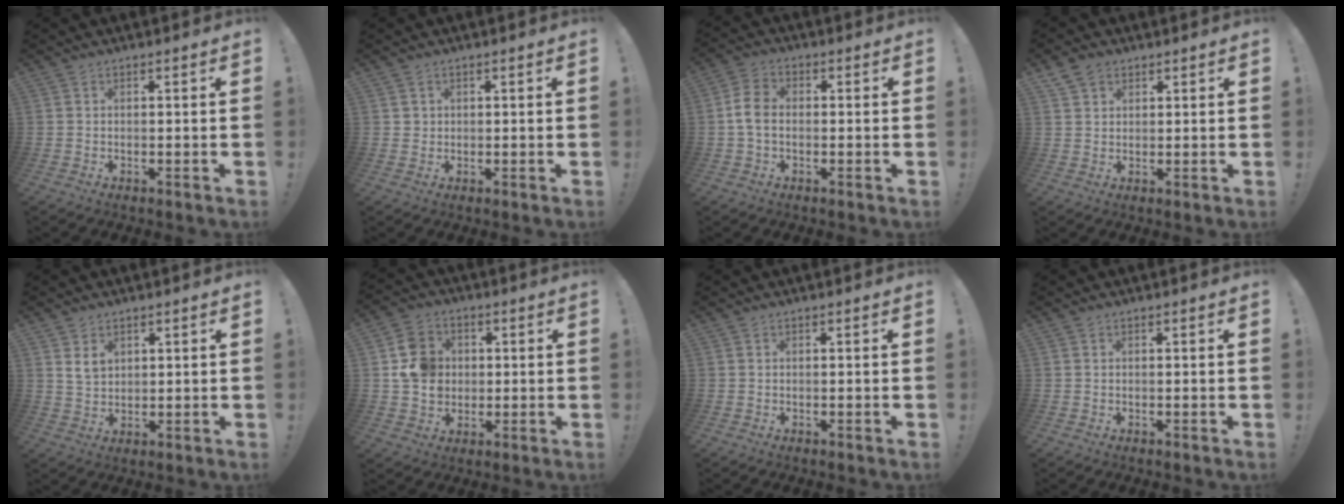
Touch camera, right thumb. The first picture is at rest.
{"total": 1.6, "force": [0.7, 1.4, 0.3], "torque": [0.000, -0.002, 0.011]}
{"total": 7.0, "force": [-0.7, 4.9, 5.0], "torque": [-0.103, 0.013, -0.009]}
{"total": 4.6, "force": [2.9, 3.2, 1.4], "torque": [-0.027, -0.008, 0.056]}
{"total": 5.1, "force": [2.5, 3.7, 2.5], "torque": [-0.036, -0.005, 0.047]}
{"total": 12.0, "force": [1.6, 10.7, 5.3], "torque": [-0.076, 0.000, 0.036]}
{"total": 0.0}
{"total": 0.0}